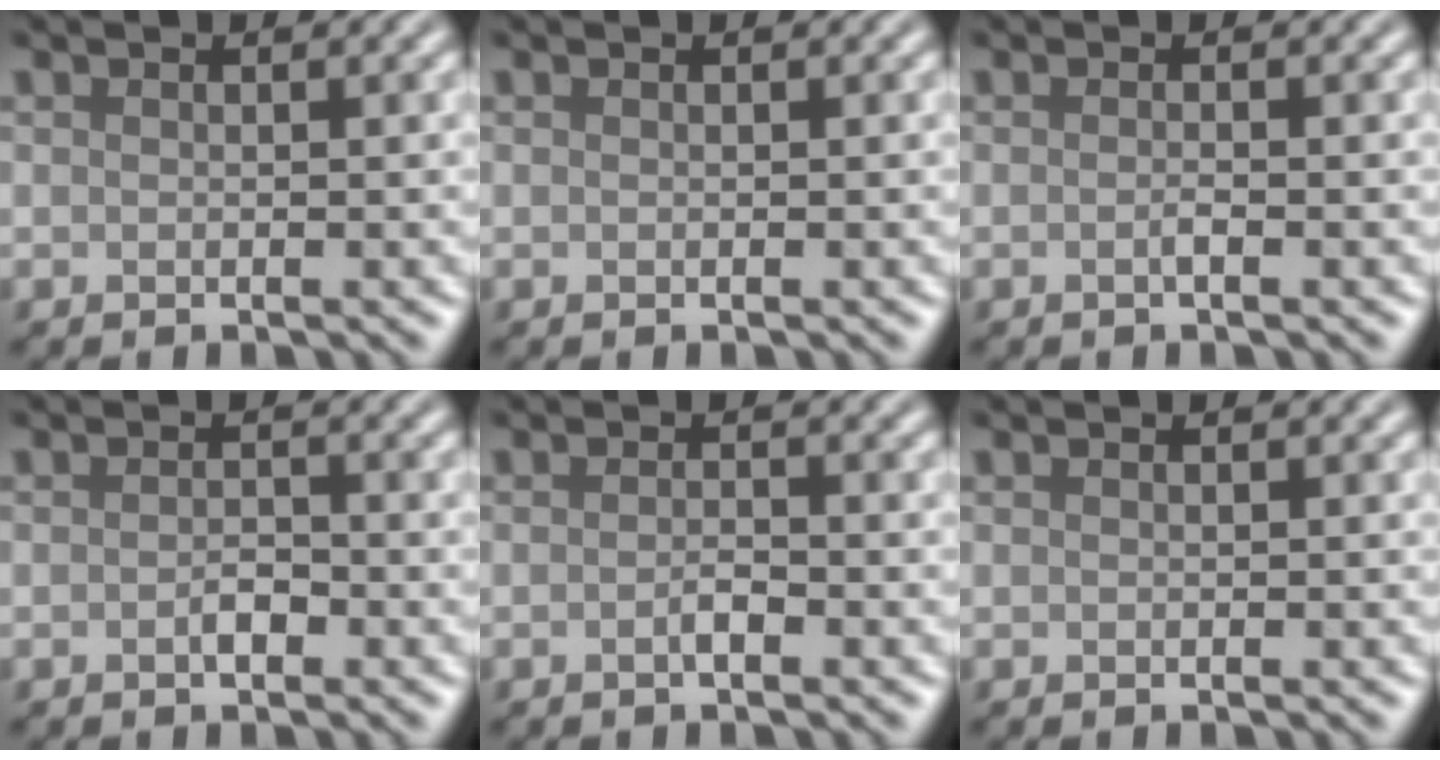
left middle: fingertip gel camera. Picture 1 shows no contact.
{"total": 0.0}
{"total": 0.7, "force": [-0.2, 0.1, 0.7], "torque": [-0.013, 0.000, -0.007]}
{"total": 1.3, "force": [-0.5, 0.6, 1.0], "torque": [-0.019, 0.001, -0.009]}
{"total": 1.0, "force": [-0.5, 0.2, 0.9], "torque": [-0.018, 0.001, -0.009]}
{"total": 0.0}